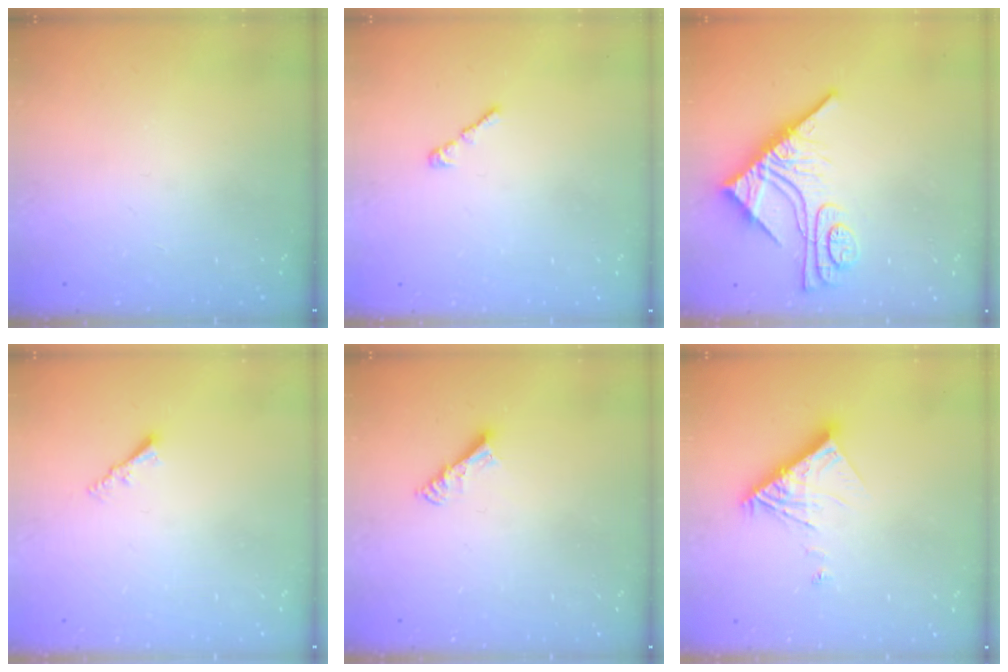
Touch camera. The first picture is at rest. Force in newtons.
{"total": 2.2, "press": 2.1, "slide": 0.6}
{"total": 11.6, "press": 11.5, "slide": 1.0}
{"total": 2.0, "press": 2.0, "slide": 0.3}
{"total": 4.9, "press": 4.8, "slide": 0.4}
{"total": 10.3, "press": 10.2, "slide": 0.9}